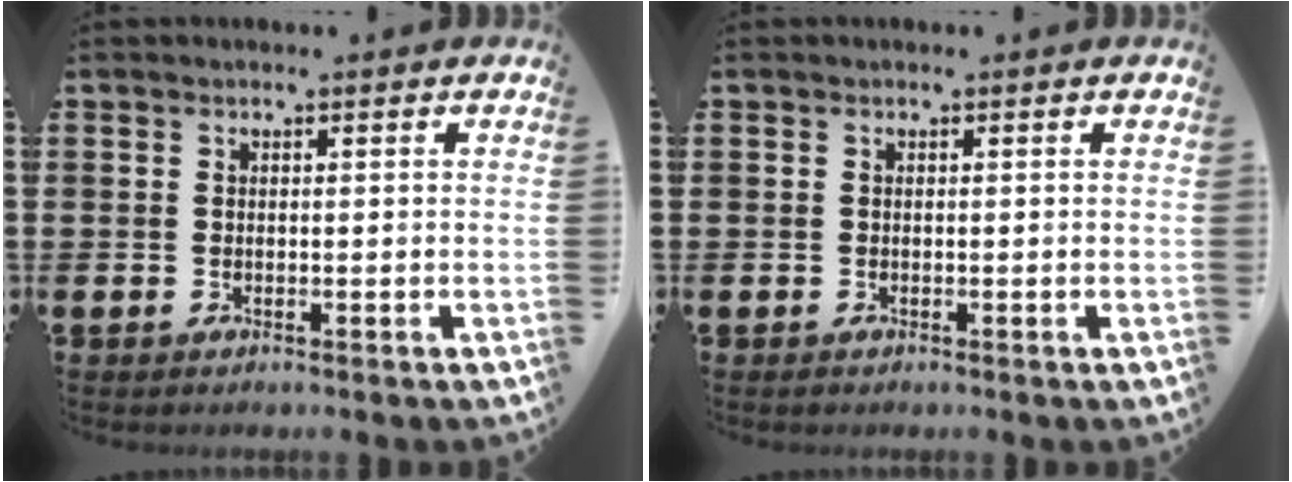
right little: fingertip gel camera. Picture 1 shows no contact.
{"total": 0.0}